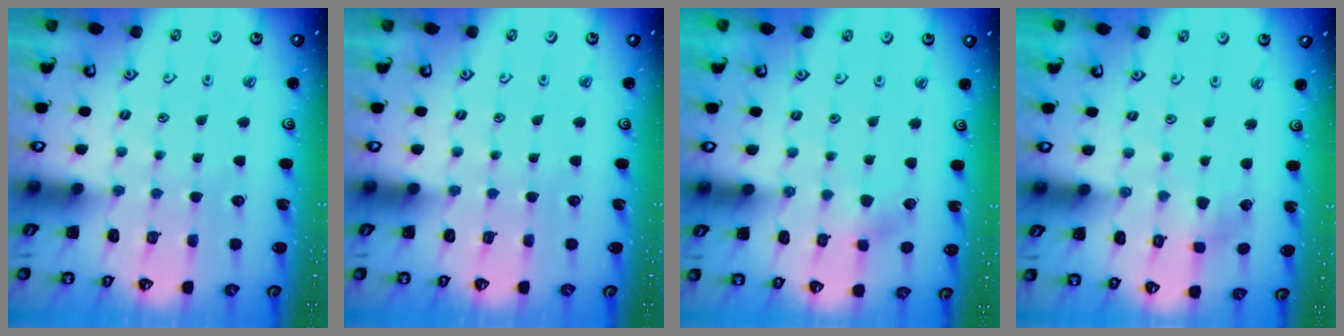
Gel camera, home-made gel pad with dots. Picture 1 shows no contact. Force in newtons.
{"total": 0.0}
{"total": 3.1, "press": 3.1, "slide": 0.3}
{"total": 2.6, "press": 2.6, "slide": 0.3}